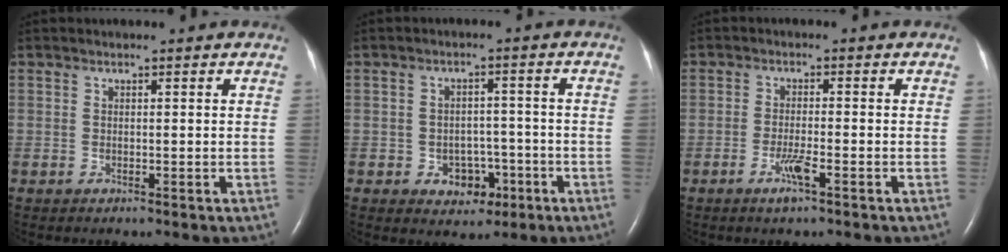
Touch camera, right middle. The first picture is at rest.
{"total": 5.0, "force": [-2.2, 3.7, 2.6], "torque": [-0.033, 0.014, -0.023]}
{"total": 3.1, "force": [-1.7, 0.0, 2.5], "torque": [-0.055, -0.005, -0.034]}